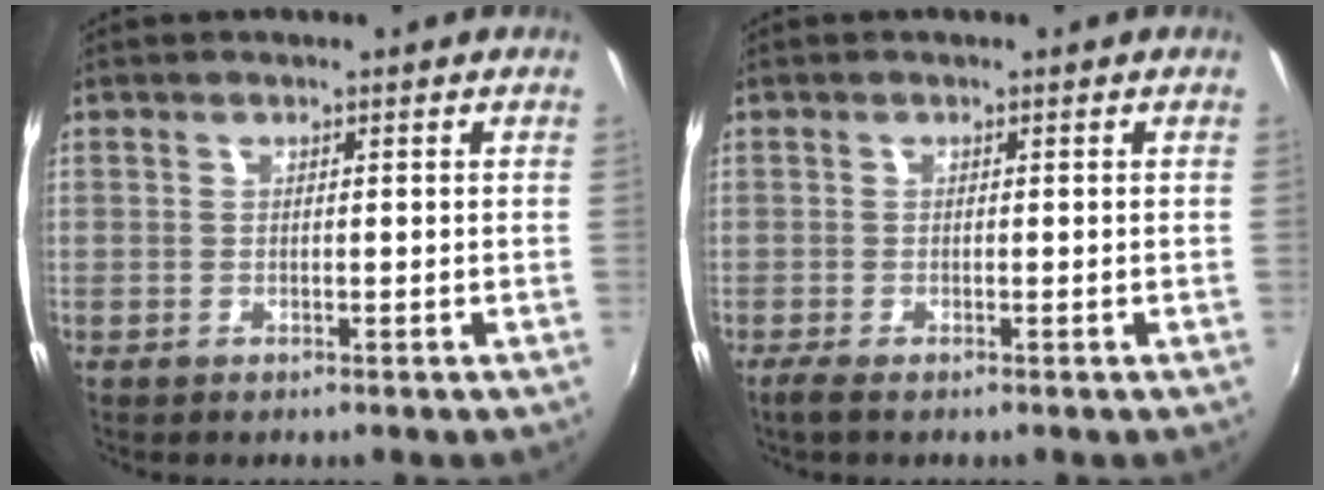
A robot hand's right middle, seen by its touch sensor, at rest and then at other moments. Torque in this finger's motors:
{"motor_torque": [0.02, -0.03, 0.00, 0.00]}